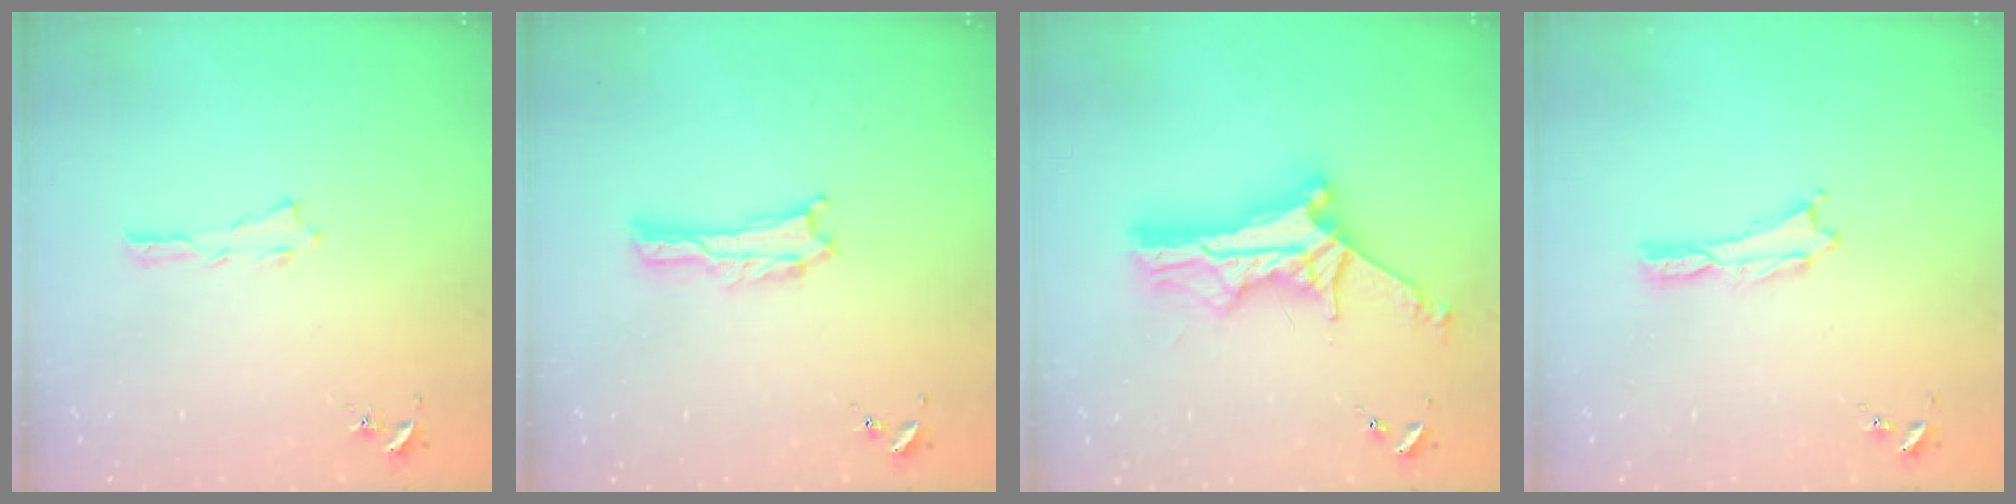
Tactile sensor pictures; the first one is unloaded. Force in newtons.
{"total": 0.0}
{"total": 12.0, "press": 12.0, "slide": 0.8}
{"total": 0.0}